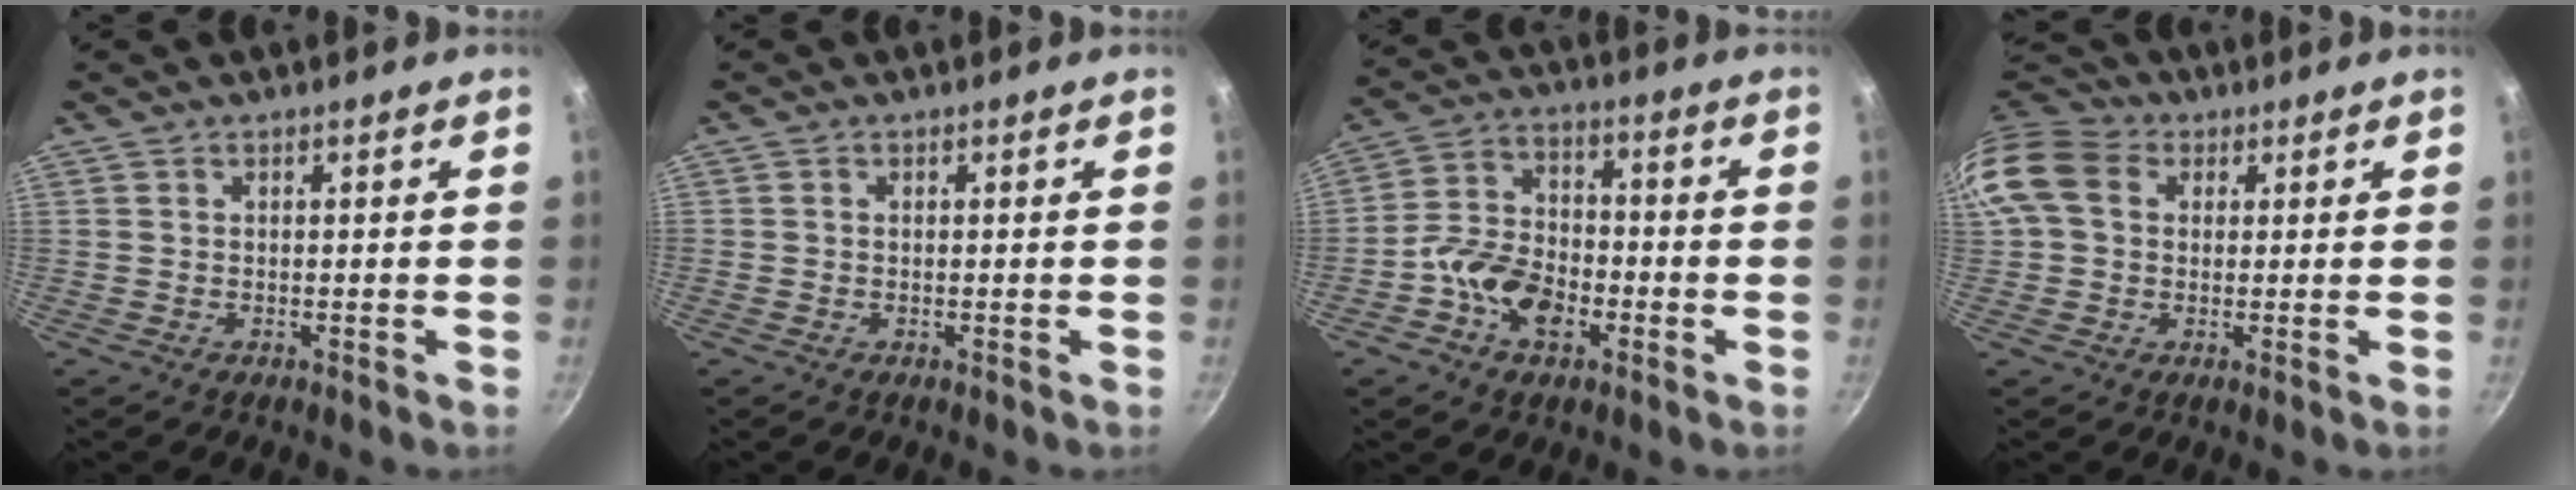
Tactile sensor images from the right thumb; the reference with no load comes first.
{"total": 0.0}
{"total": 11.3, "force": [-4.1, 7.4, 7.5], "torque": [-0.118, 0.037, -0.085]}
{"total": 12.4, "force": [2.6, 9.9, 7.0], "torque": [-0.132, 0.024, 0.033]}